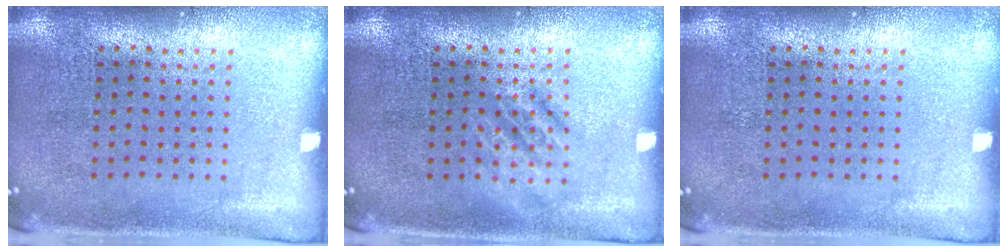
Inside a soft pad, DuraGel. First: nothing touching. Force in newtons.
{"total": 1.6, "press": 1.6, "slide": 0.3}
{"total": 0.0}